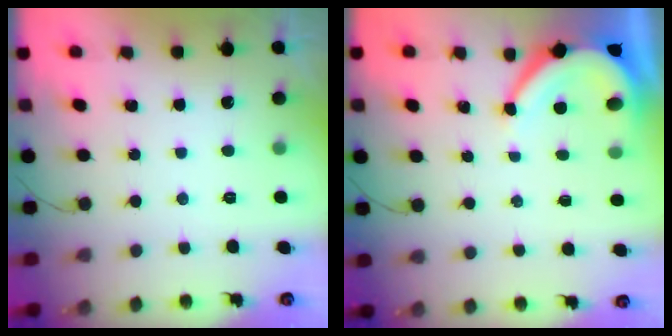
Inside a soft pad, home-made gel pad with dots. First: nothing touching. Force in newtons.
{"total": 7.3, "press": 7.3, "slide": 0.4}